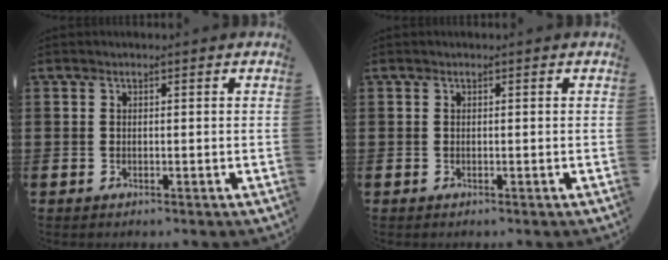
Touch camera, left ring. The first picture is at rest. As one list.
[{"total": 0.0}]